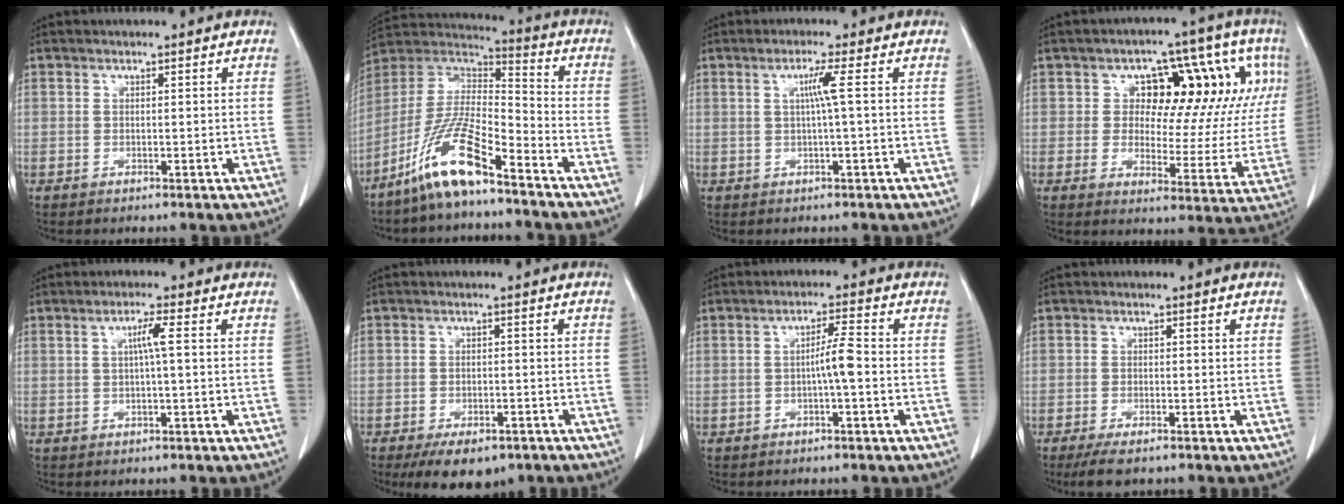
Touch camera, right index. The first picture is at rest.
{"total": 13.9, "force": [-9.2, 2.1, 10.1], "torque": [-0.210, 0.000, -0.176]}
{"total": 2.9, "force": [0.4, -0.9, 2.7], "torque": [-0.053, 0.002, 0.009]}
{"total": 16.4, "force": [5.3, 8.3, 13.0], "torque": [-0.138, 0.030, 0.070]}
{"total": 2.8, "force": [0.4, -0.7, 2.6], "torque": [-0.050, 0.002, 0.007]}
{"total": 8.2, "force": [-5.9, 3.9, 4.2], "torque": [-0.054, 0.000, -0.085]}
{"total": 3.5, "force": [-0.6, -0.2, 3.4], "torque": [-0.054, 0.006, -0.009]}
{"total": 4.0, "force": [-3.1, 1.0, 2.4], "torque": [-0.045, -0.008, -0.049]}